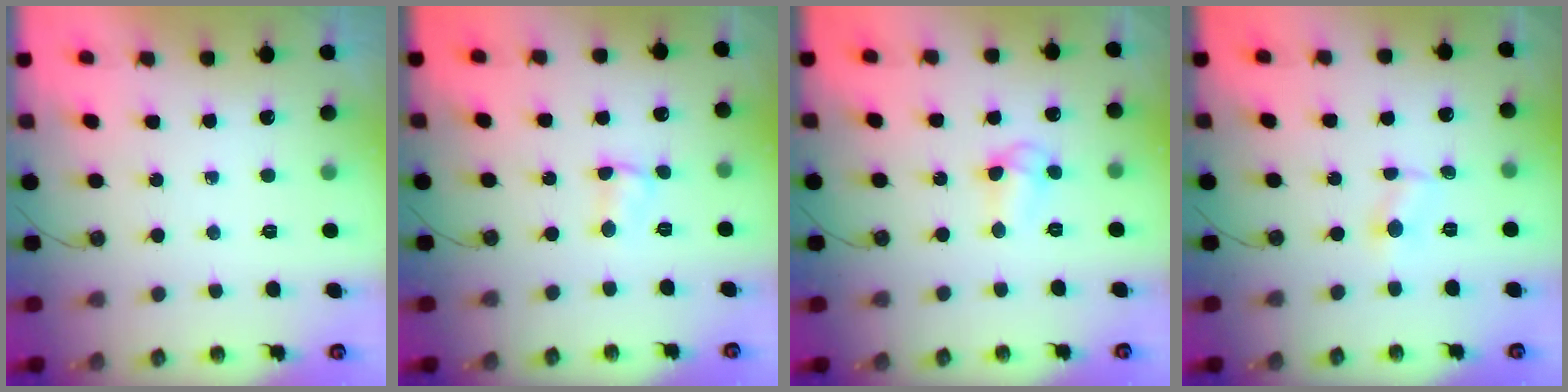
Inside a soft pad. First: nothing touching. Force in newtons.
{"total": 2.2, "press": 2.2, "slide": 0.4}
{"total": 5.6, "press": 5.6, "slide": 0.4}
{"total": 1.7, "press": 1.6, "slide": 0.2}